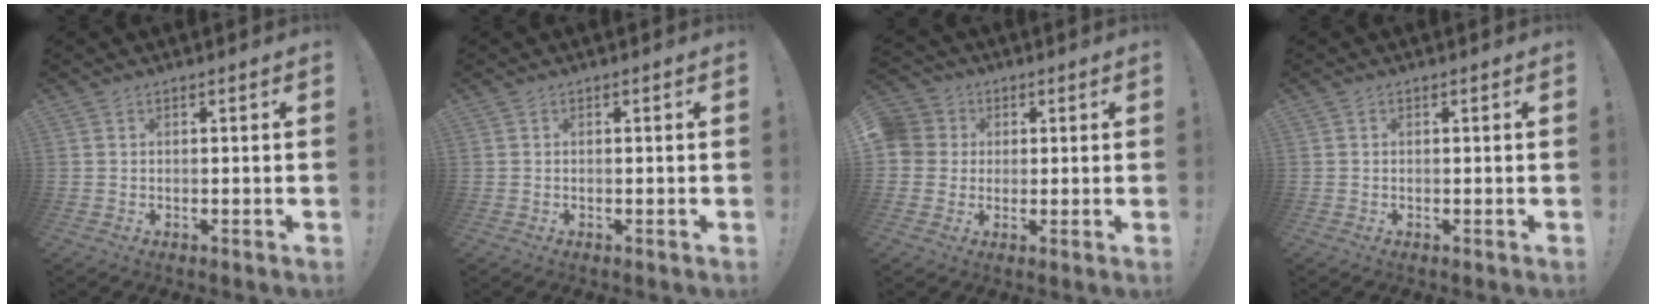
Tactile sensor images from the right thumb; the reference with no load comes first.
{"total": 0.0}
{"total": 6.5, "force": [0.7, 6.2, 1.6], "torque": [-0.045, 0.006, 0.014]}
{"total": 0.0}